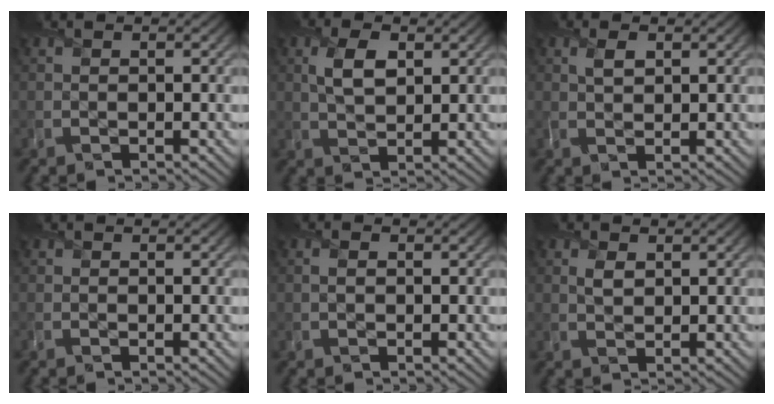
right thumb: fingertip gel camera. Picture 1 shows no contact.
{"total": 4.2, "force": [1.5, 2.2, 3.2], "torque": [-0.076, 0.004, 0.028]}
{"total": 1.5, "force": [1.2, 0.5, 0.8], "torque": [-0.015, 0.003, 0.024]}
{"total": 0.0}
{"total": 0.6, "force": [0.1, 0.3, 0.5], "torque": [-0.012, 0.001, 0.001]}
{"total": 1.6, "force": [0.8, 0.9, 1.1], "torque": [-0.026, -0.002, 0.016]}